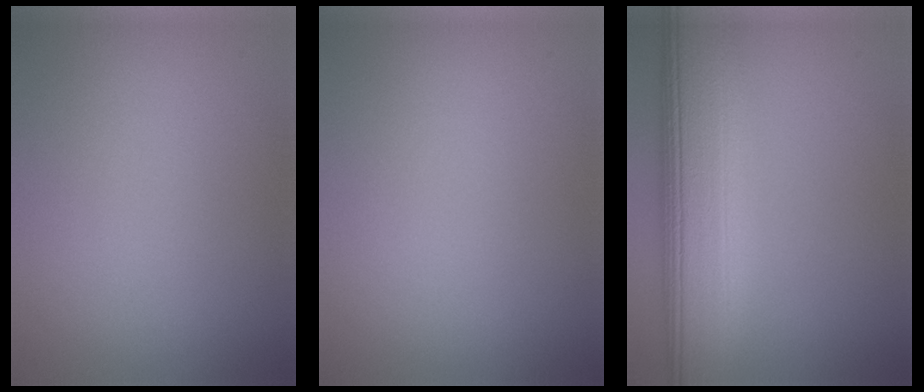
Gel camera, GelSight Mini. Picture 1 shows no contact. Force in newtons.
{"total": 0.0}
{"total": 11.1, "press": 11.0, "slide": 0.8}